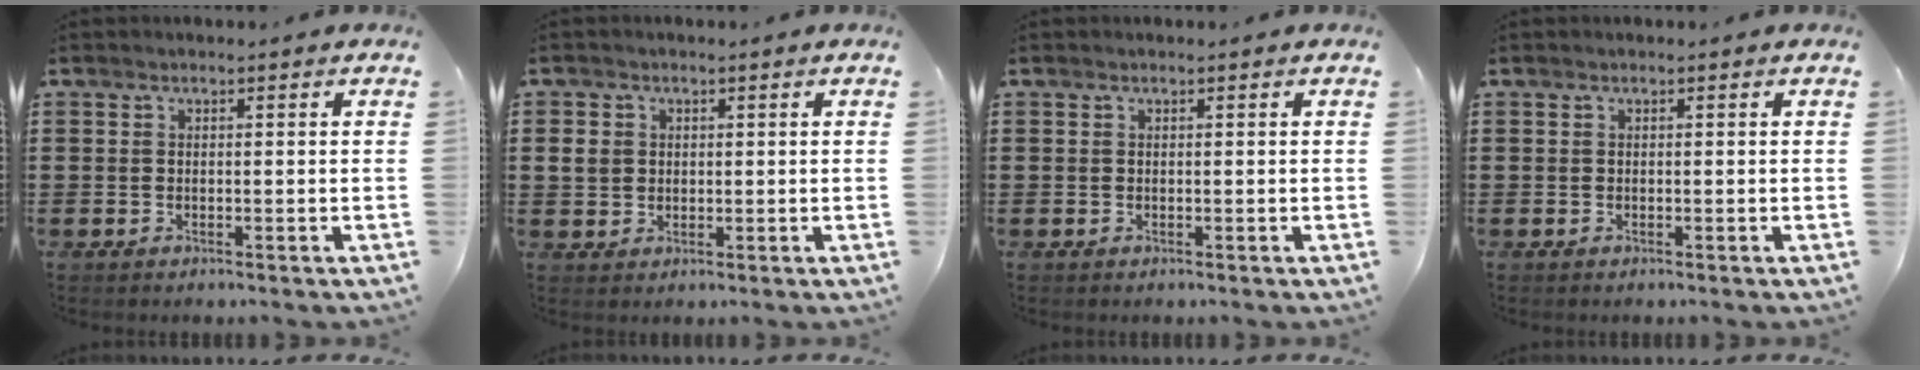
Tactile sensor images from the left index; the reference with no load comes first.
{"total": 2.7, "force": [0.4, 2.4, 1.1], "torque": [-0.038, 0.007, 0.002]}
{"total": 0.0}
{"total": 0.0}